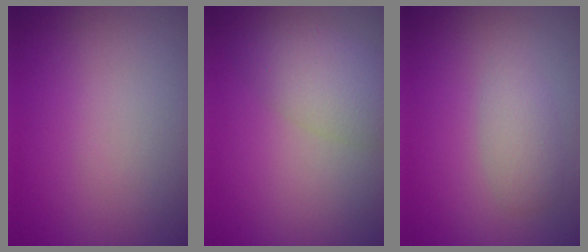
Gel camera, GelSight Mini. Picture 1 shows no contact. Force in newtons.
{"total": 4.0, "press": 4.0, "slide": 0.2}
{"total": 2.1, "press": 2.1, "slide": 0.1}